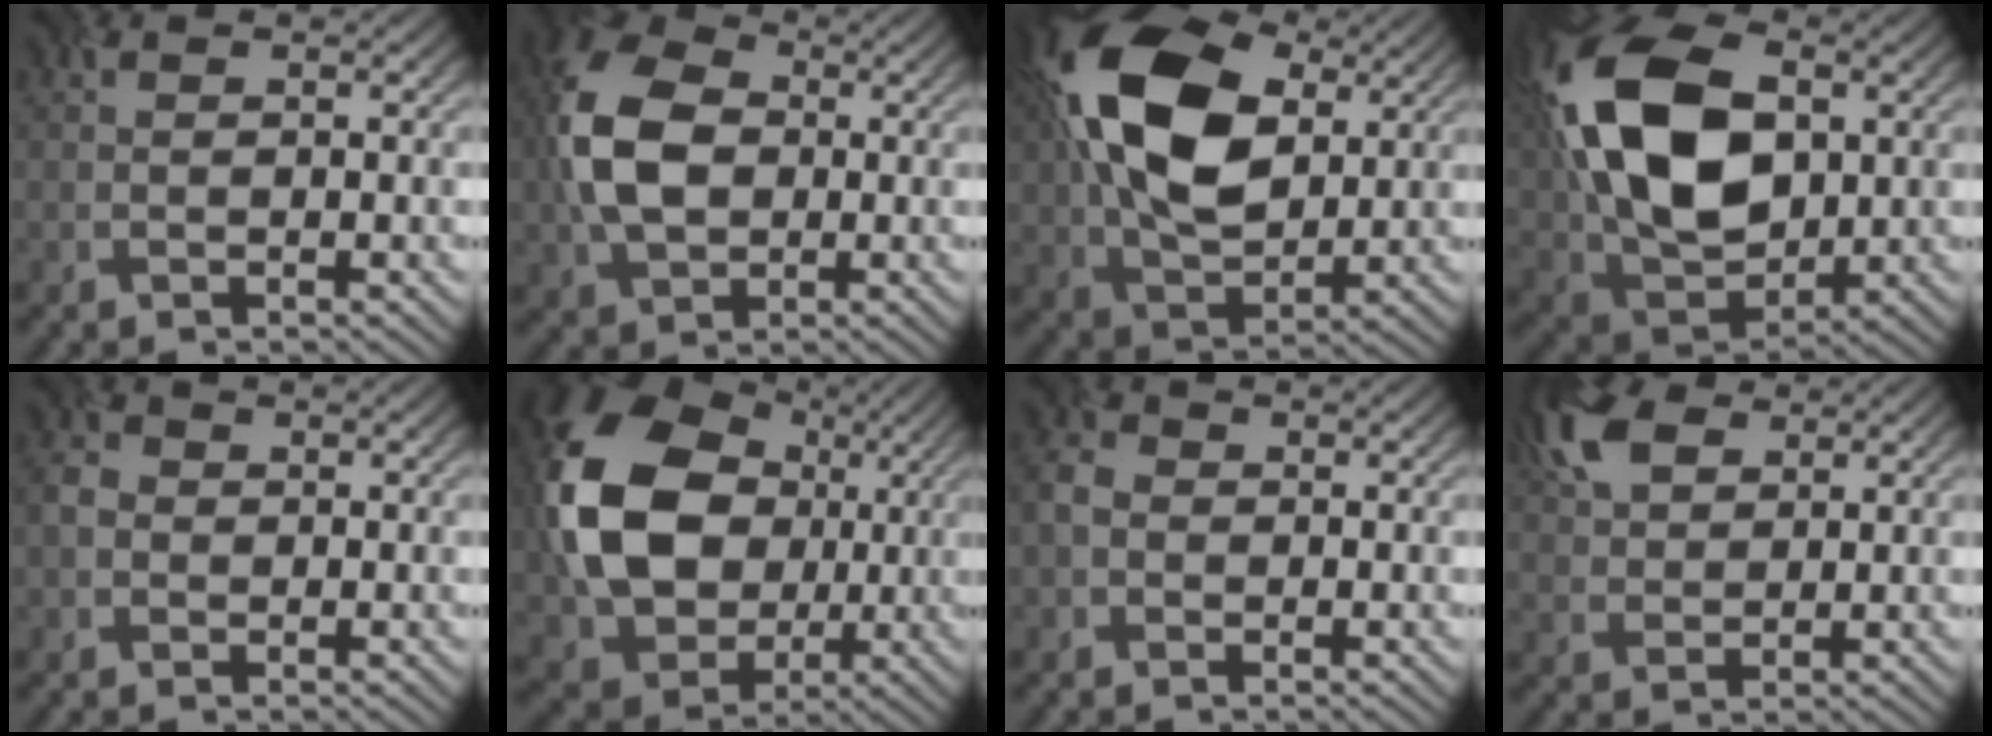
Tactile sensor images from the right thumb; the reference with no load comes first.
{"total": 10.4, "force": [0.0, 7.2, 7.5], "torque": [-0.187, 0.003, -0.010]}
{"total": 15.7, "force": [4.0, 9.7, 11.7], "torque": [-0.259, 0.018, 0.076]}
{"total": 16.4, "force": [3.0, 10.6, 12.2], "torque": [-0.273, 0.011, 0.054]}
{"total": 1.7, "force": [-0.5, 1.6, 0.4], "torque": [-0.009, 0.001, -0.018]}
{"total": 14.7, "force": [1.5, 11.8, 8.7], "torque": [-0.191, 0.001, 0.025]}
{"total": 2.1, "force": [-0.7, 1.9, 0.8], "torque": [-0.023, 0.002, -0.025]}
{"total": 7.1, "force": [3.9, 4.0, 4.4], "torque": [-0.122, 0.020, 0.073]}